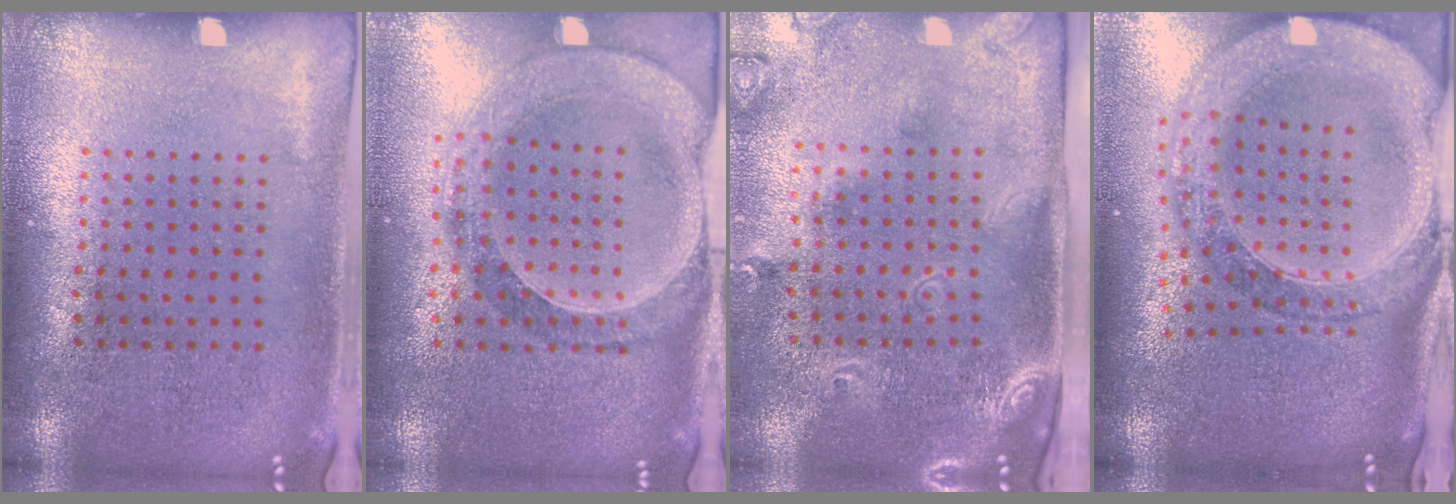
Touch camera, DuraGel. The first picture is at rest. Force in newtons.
{"total": 1.5, "press": 1.5, "slide": 0.3}
{"total": 2.5, "press": 1.7, "slide": 1.8}
{"total": 2.9, "press": 2.4, "slide": 1.5}